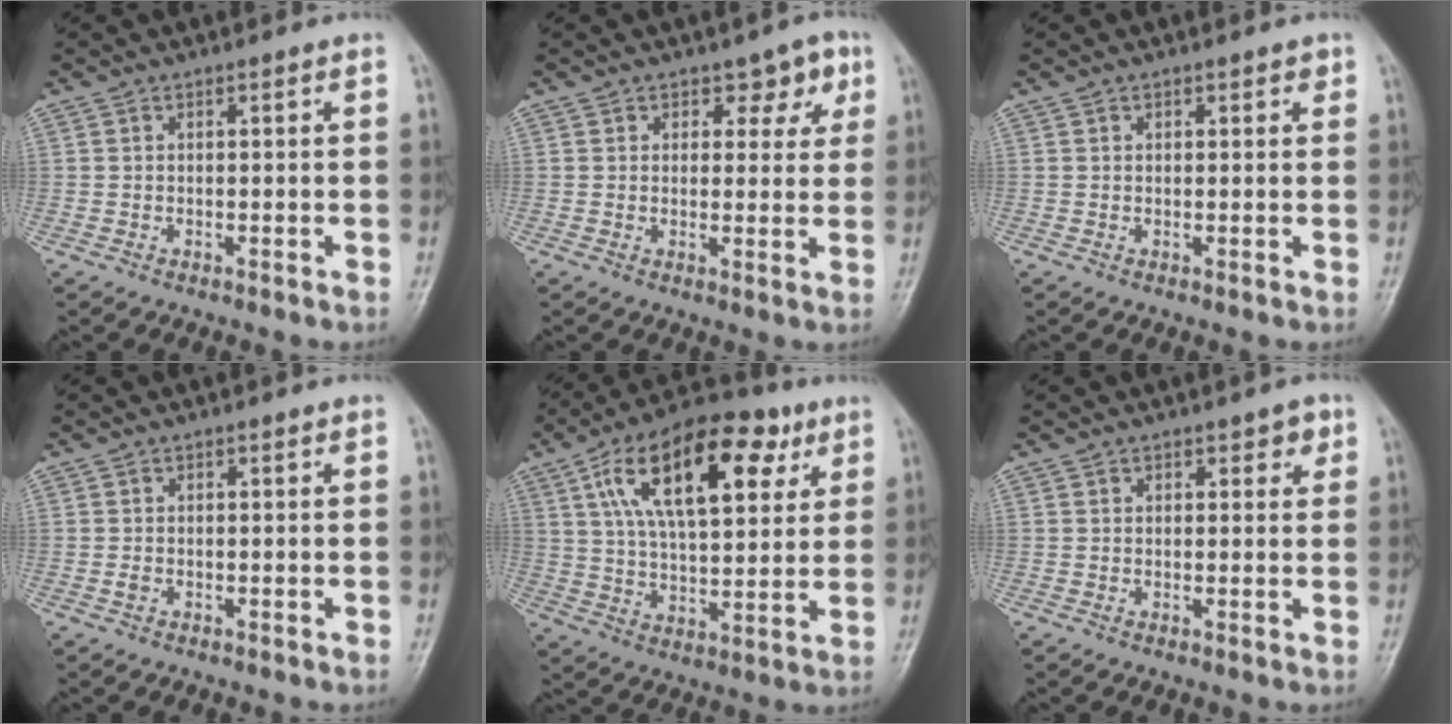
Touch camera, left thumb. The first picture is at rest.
{"total": 5.1, "force": [2.6, 3.6, 2.7], "torque": [0.006, -0.009, 0.029]}
{"total": 1.1, "force": [0.7, 0.7, 0.5], "torque": [0.006, -0.003, 0.006]}
{"total": 0.8, "force": [-0.2, 0.6, 0.4], "torque": [-0.009, -0.001, -0.005]}
{"total": 21.8, "force": [9.0, 10.3, 16.9], "torque": [-0.252, -0.005, 0.146]}
{"total": 2.7, "force": [1.5, 1.7, 1.5], "torque": [0.004, -0.004, 0.017]}